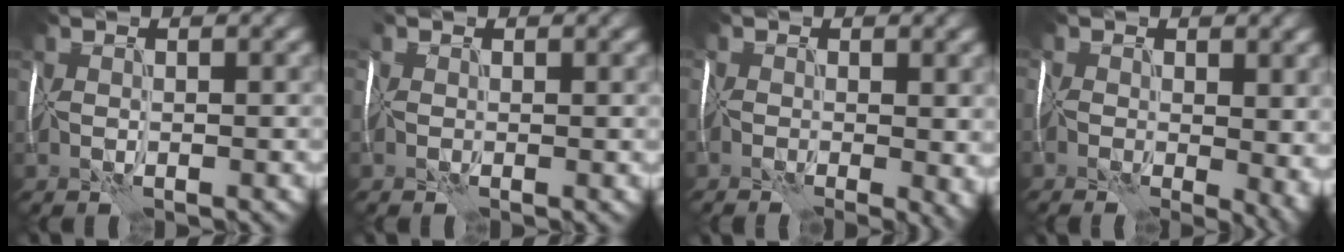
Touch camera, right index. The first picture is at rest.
{"total": 1.0, "force": [0.2, 0.6, 0.8], "torque": [-0.017, 0.002, -0.008]}
{"total": 6.7, "force": [-1.7, 3.3, 5.6], "torque": [-0.081, -0.005, -0.016]}
{"total": 9.3, "force": [-1.5, 5.1, 7.7], "torque": [-0.112, -0.004, -0.002]}